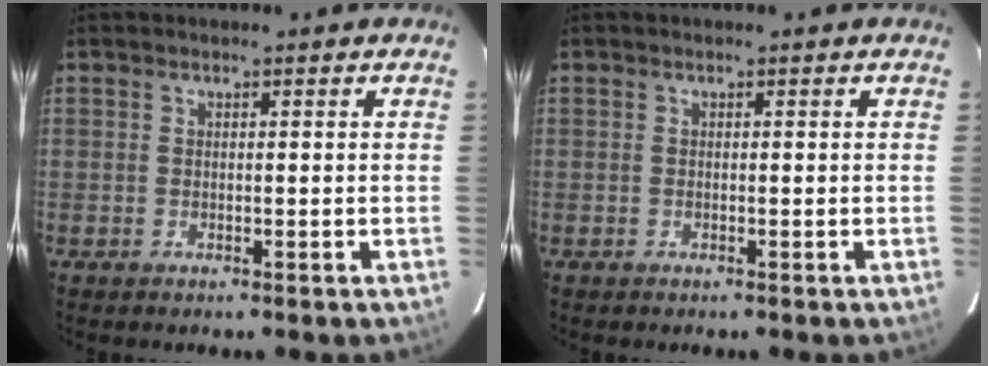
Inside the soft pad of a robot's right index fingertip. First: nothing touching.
{"total": 0.0}